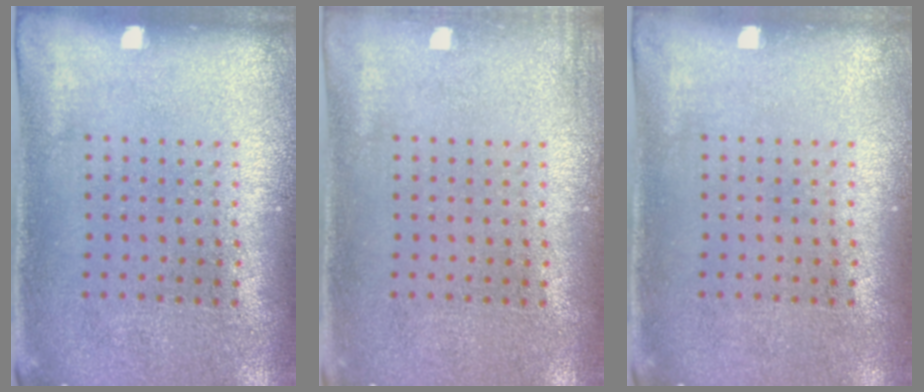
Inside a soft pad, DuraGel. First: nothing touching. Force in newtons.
{"total": 0.8, "press": 0.7, "slide": 0.1}
{"total": 0.0}